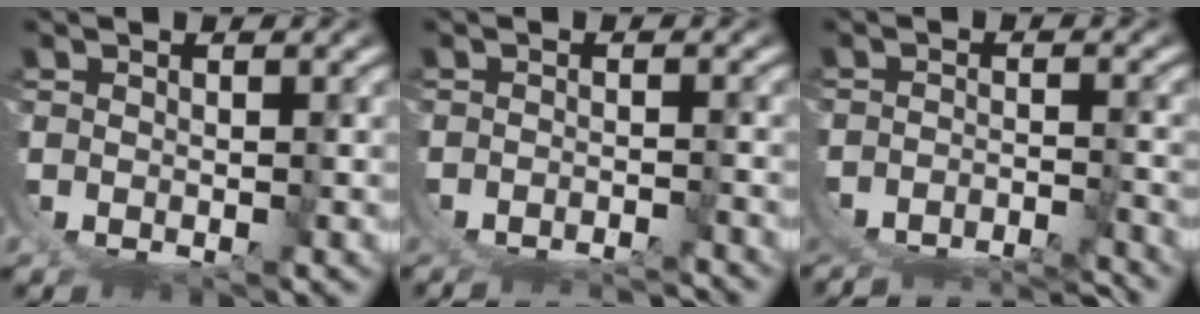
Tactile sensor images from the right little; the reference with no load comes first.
{"total": 6.1, "force": [-5.5, 2.1, 1.7], "torque": [-0.032, -0.017, -0.079]}
{"total": 8.7, "force": [-7.5, 2.7, 3.4], "torque": [-0.049, -0.033, -0.103]}